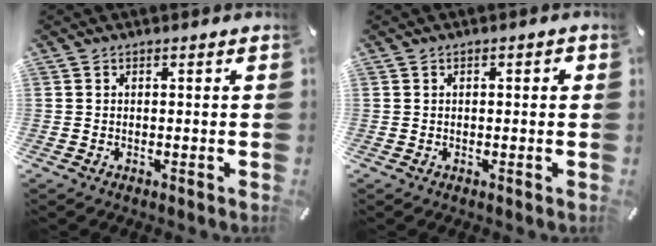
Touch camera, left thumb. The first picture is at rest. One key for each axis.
{"total": 1.3, "fx": 0.1, "fy": 0.6, "fz": 1.2, "tx": -0.022, "ty": 0.005, "tz": 0.000}